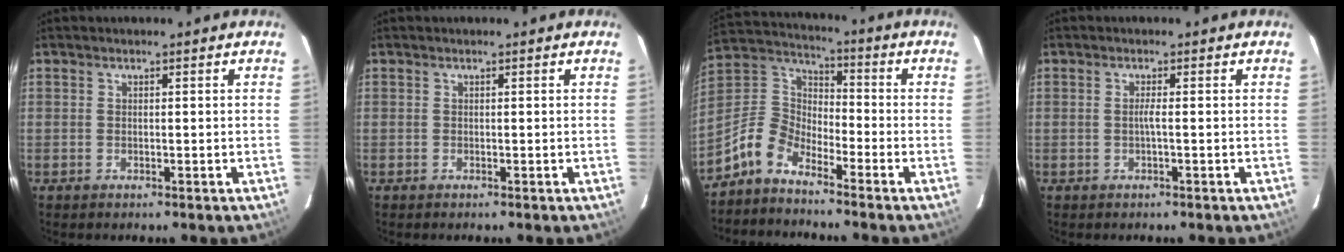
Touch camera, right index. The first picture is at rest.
{"total": 0.0}
{"total": 8.3, "force": [-6.5, 4.0, 3.3], "torque": [-0.079, 0.029, -0.150]}
{"total": 1.0, "force": [-0.2, -0.4, 0.8], "torque": [-0.014, 0.000, -0.006]}